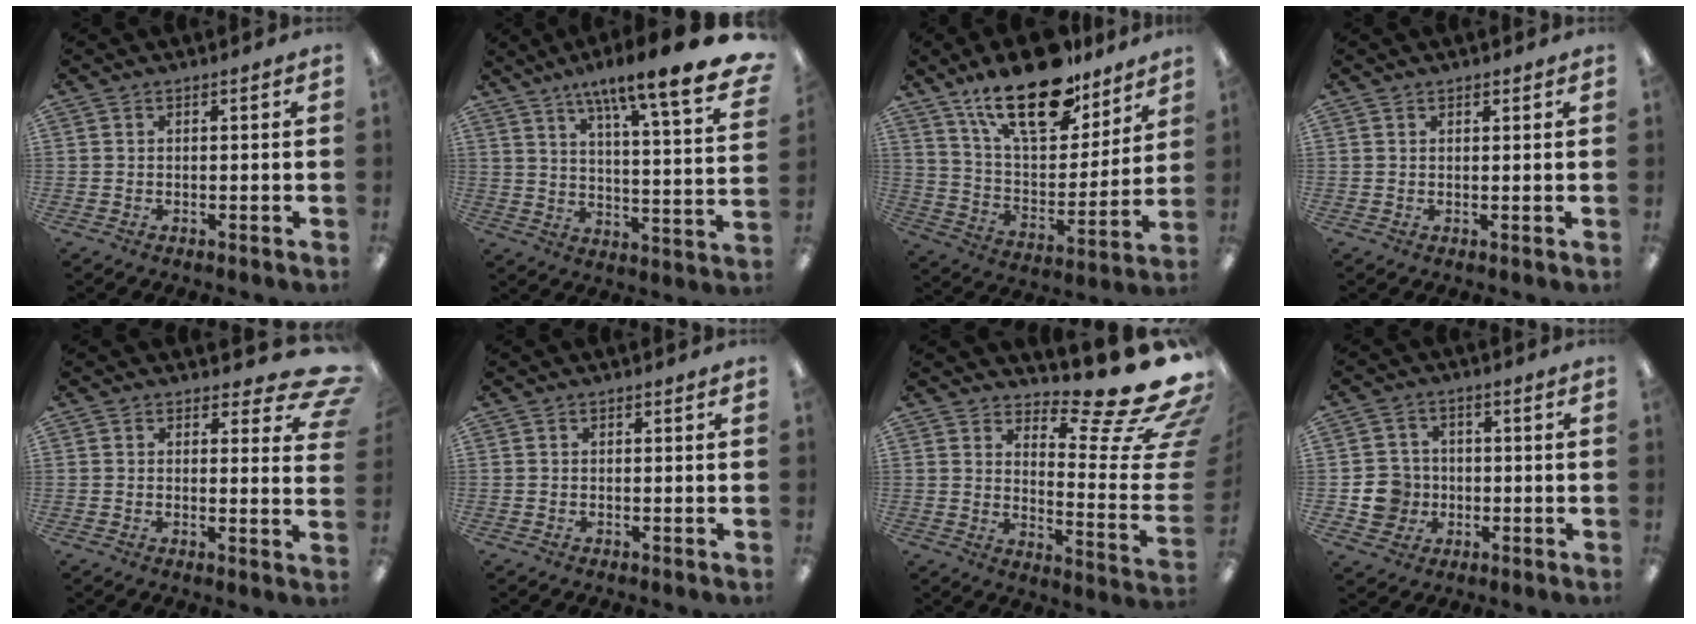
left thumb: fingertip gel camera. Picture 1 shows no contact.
{"total": 13.9, "force": [10.4, 1.4, 9.1], "torque": [-0.146, -0.082, 0.161]}
{"total": 23.2, "force": [16.2, 9.8, 13.4], "torque": [-0.213, -0.098, 0.281]}
{"total": 0.8, "force": [0.7, 0.4, 0.1], "torque": [-0.003, 0.001, 0.014]}
{"total": 5.9, "force": [3.6, 2.7, 3.9], "torque": [-0.038, -0.021, 0.061]}
{"total": 0.0}
{"total": 18.6, "force": [13.3, 4.0, 12.4], "torque": [-0.157, -0.116, 0.208]}
{"total": 7.5, "force": [-1.3, 7.2, 1.8], "torque": [-0.039, 0.015, -0.019]}